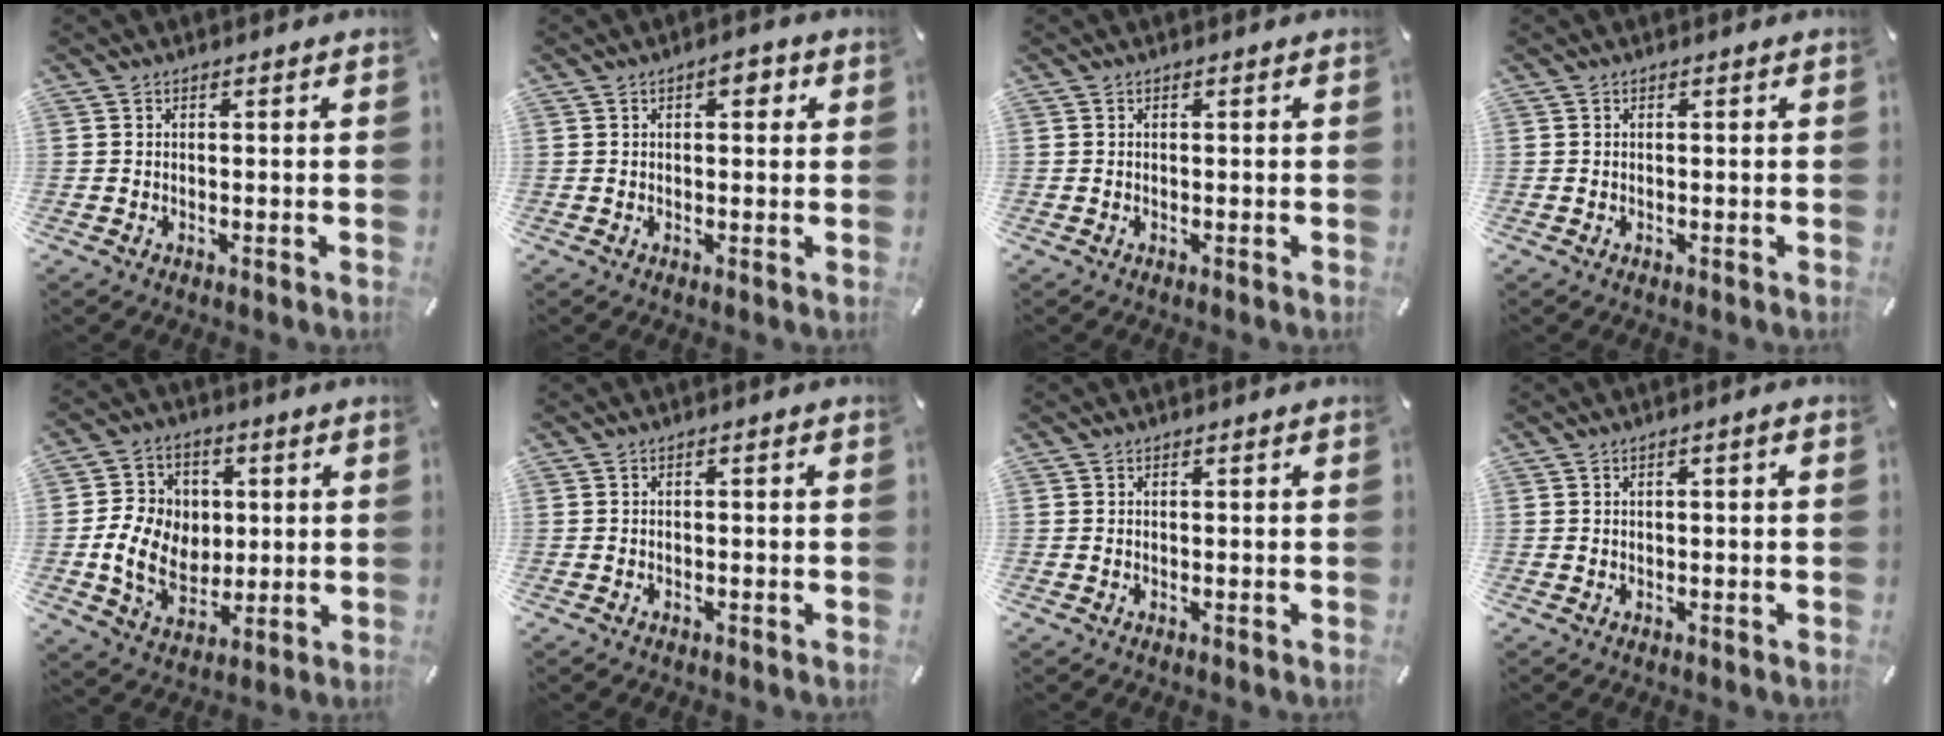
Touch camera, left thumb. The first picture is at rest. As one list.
[{"total": 3.6, "force": [1.2, 1.9, 2.8], "torque": [-0.035, 0.000, 0.012]}, {"total": 0.0}, {"total": 0.0}, {"total": 12.5, "force": [-0.3, 10.5, 6.9], "torque": [-0.145, 0.013, -0.002]}, {"total": 0.8, "force": [-0.6, 0.3, 0.4], "torque": [-0.009, 0.000, -0.013]}, {"total": 0.0}, {"total": 1.6, "force": [0.0, 0.2, 1.5], "torque": [-0.025, 0.001, -0.001]}]